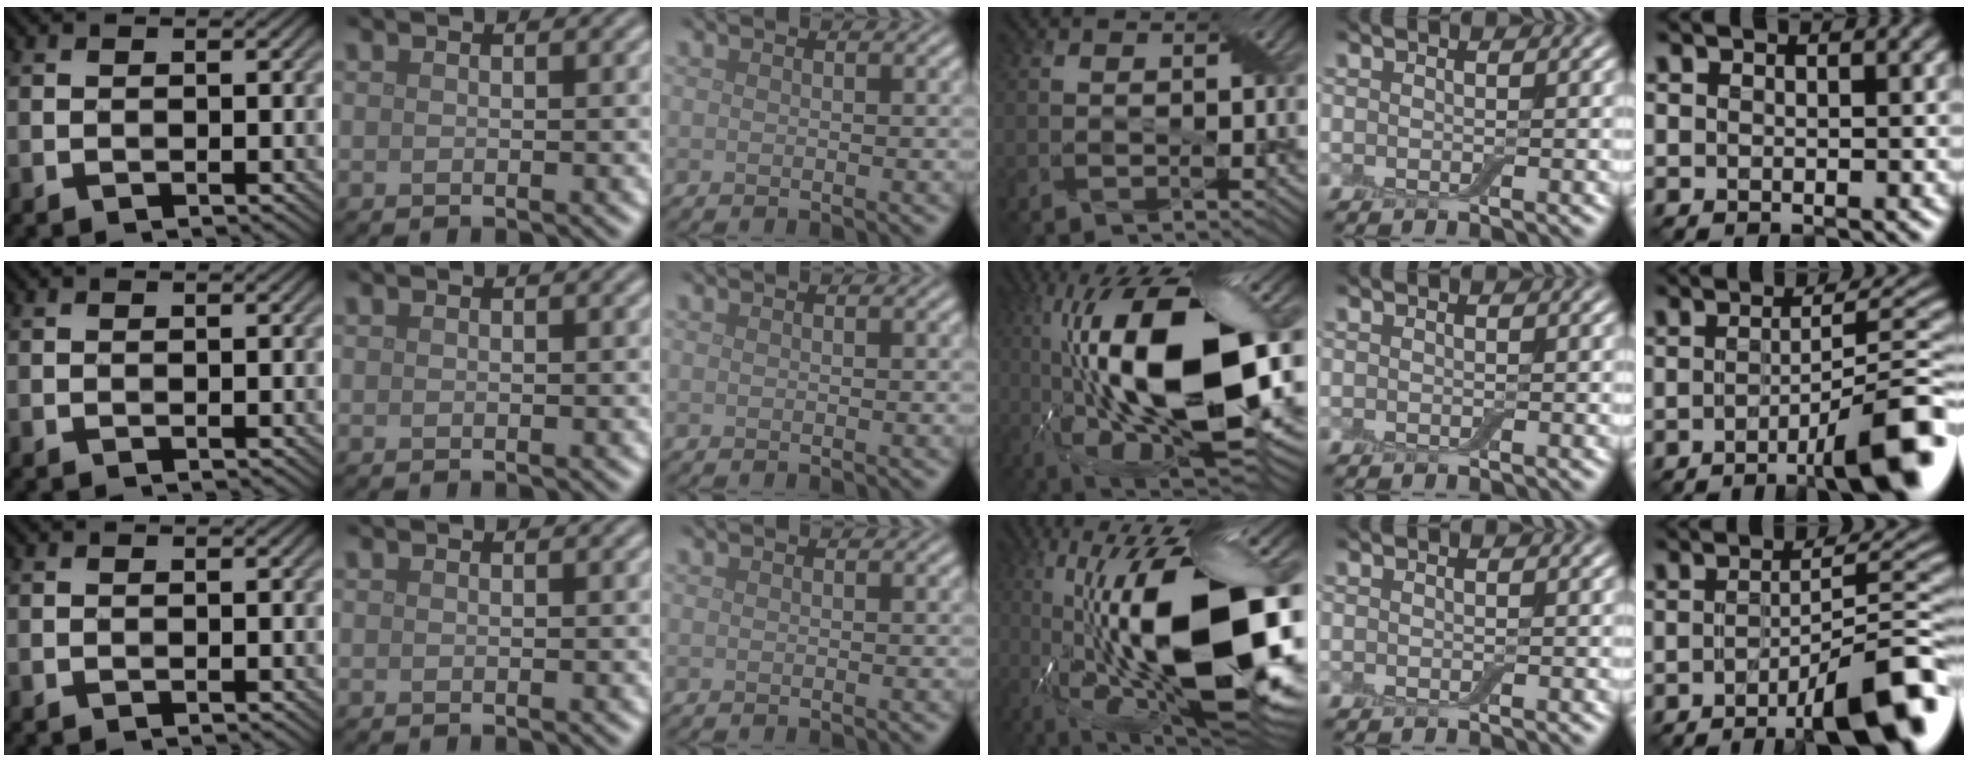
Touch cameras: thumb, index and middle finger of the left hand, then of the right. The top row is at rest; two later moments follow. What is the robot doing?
{"motion": "close", "object": "airpods case & airpods"}